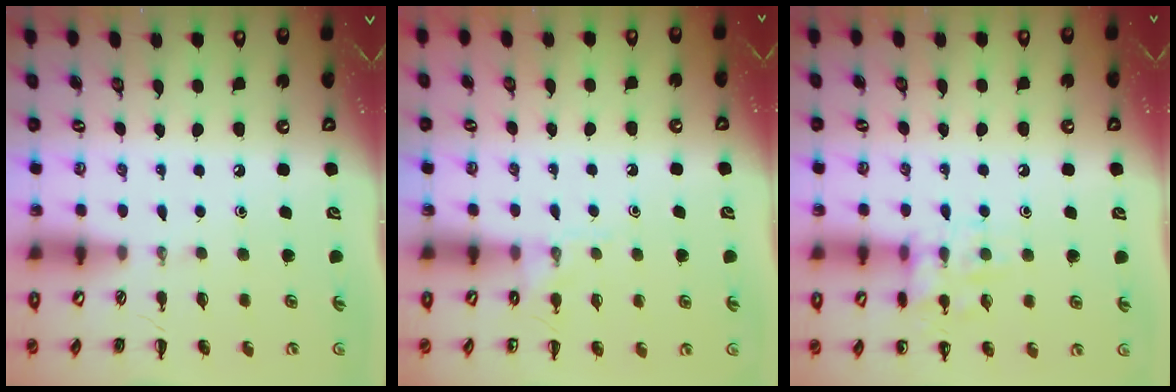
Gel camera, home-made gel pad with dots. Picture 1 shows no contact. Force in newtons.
{"total": 6.1, "press": 5.9, "slide": 1.5}
{"total": 12.0, "press": 12.0, "slide": 0.7}